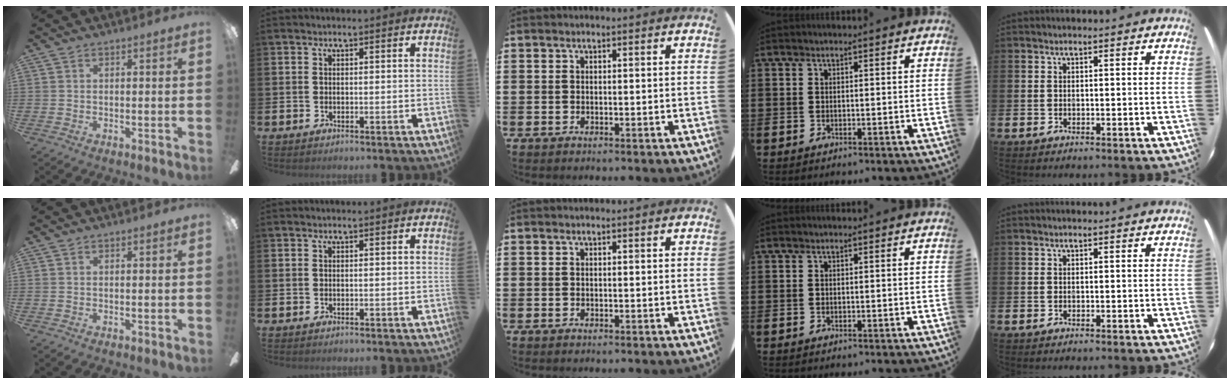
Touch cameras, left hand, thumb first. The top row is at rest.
{}